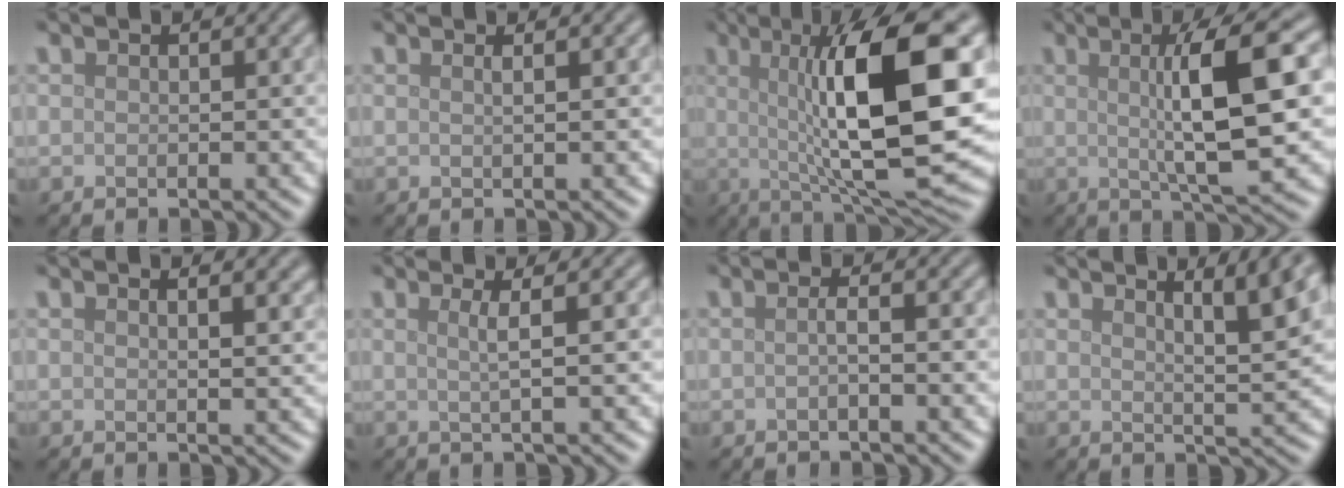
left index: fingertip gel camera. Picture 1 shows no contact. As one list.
[{"total": 1.2, "force": [0.5, 0.6, 1.0], "torque": [-0.006, 0.000, -0.006]}, {"total": 13.4, "force": [1.1, 3.2, 13.0], "torque": [-0.178, 0.003, 0.019]}, {"total": 9.0, "force": [1.3, 1.6, 8.8], "torque": [-0.116, 0.009, 0.021]}, {"total": 2.5, "force": [1.5, 1.0, 1.8], "torque": [-0.007, 0.008, 0.010]}, {"total": 2.0, "force": [0.5, 0.4, 1.9], "torque": [-0.033, 0.004, 0.001]}, {"total": 1.2, "force": [-0.2, 0.3, 1.2], "torque": [-0.016, 0.001, -0.007]}, {"total": 6.1, "force": [3.4, 1.4, 4.9], "torque": [-0.043, 0.017, 0.041]}]